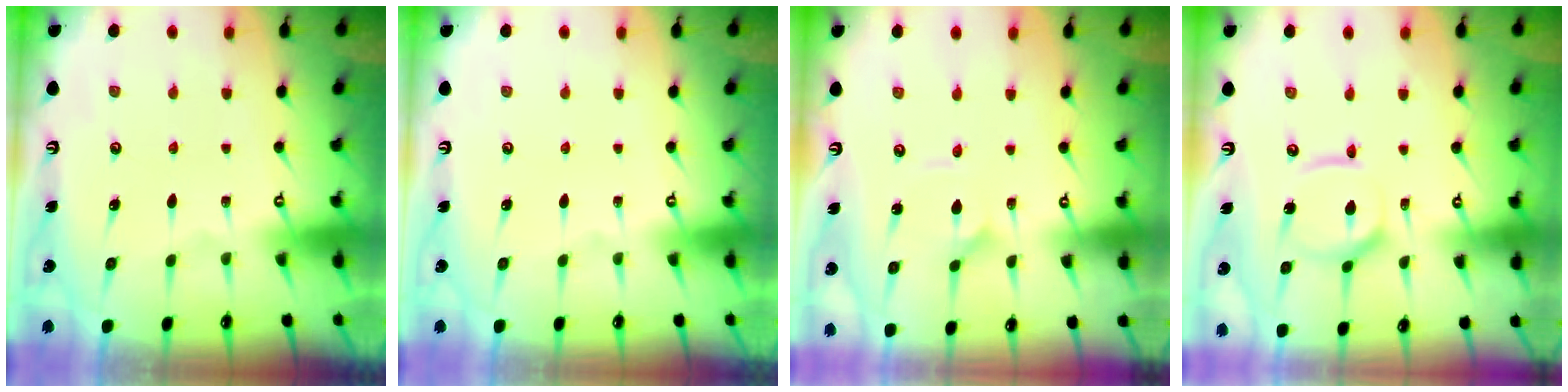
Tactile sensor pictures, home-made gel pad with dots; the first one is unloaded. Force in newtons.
{"total": 0.0}
{"total": 1.9, "press": 1.9, "slide": 0.0}
{"total": 10.4, "press": 10.4, "slide": 1.1}